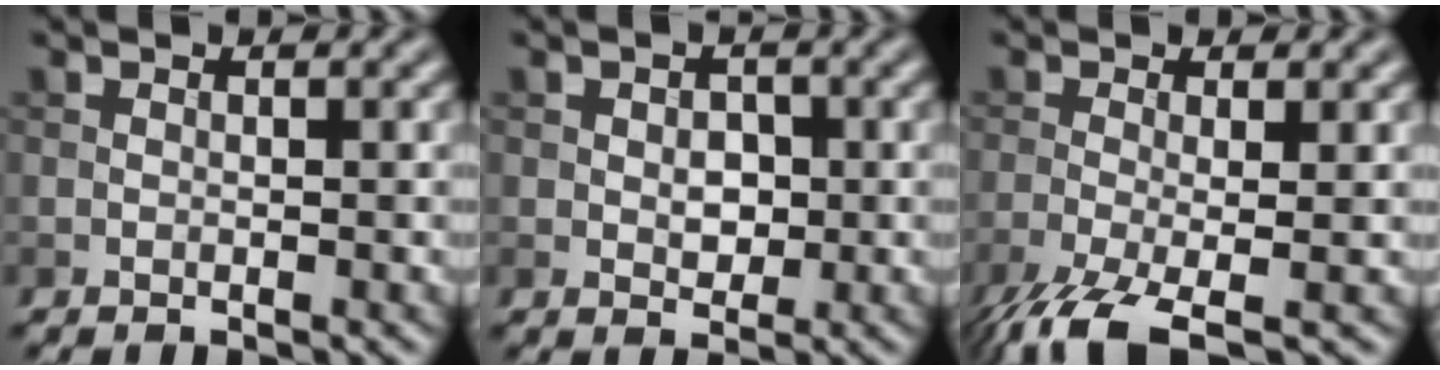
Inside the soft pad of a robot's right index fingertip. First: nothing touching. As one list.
[{"total": 2.2, "force": [0.0, 1.6, 1.5], "torque": [-0.023, -0.002, 0.002]}, {"total": 7.2, "force": [-3.9, 2.2, 5.6], "torque": [-0.120, -0.024, -0.074]}]